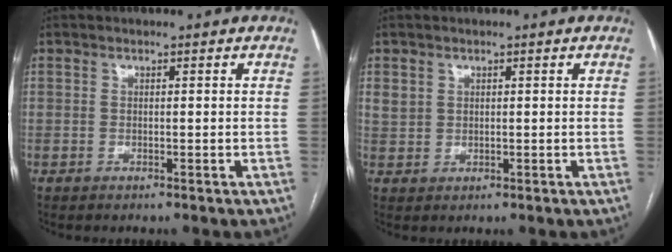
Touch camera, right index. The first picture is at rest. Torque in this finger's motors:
{"motor_torque": [0.06, 0.08, 0.02, 0.00]}